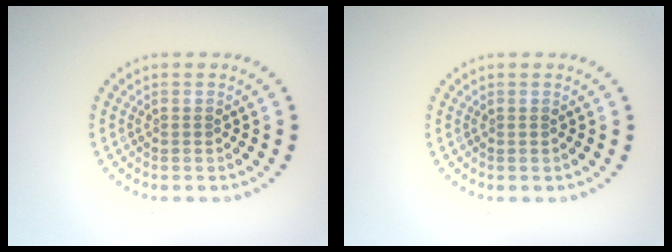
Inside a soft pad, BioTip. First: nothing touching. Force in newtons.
{"total": 0.0}